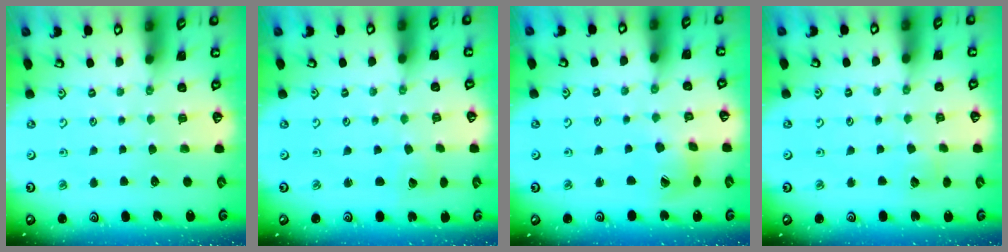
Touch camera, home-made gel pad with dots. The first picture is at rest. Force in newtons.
{"total": 1.6, "press": 1.6, "slide": 0.2}
{"total": 7.4, "press": 7.3, "slide": 1.0}
{"total": 4.8, "press": 4.7, "slide": 0.6}